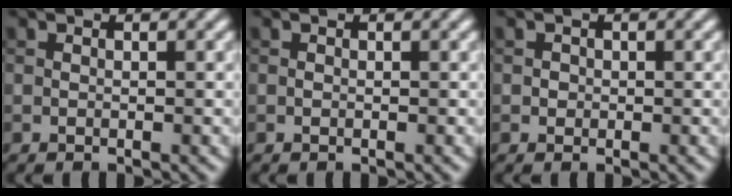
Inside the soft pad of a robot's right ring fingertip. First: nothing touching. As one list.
[{"total": 0.0}, {"total": 0.7, "force": [0.0, 0.6, 0.1], "torque": [0.002, -0.003, -0.001]}]